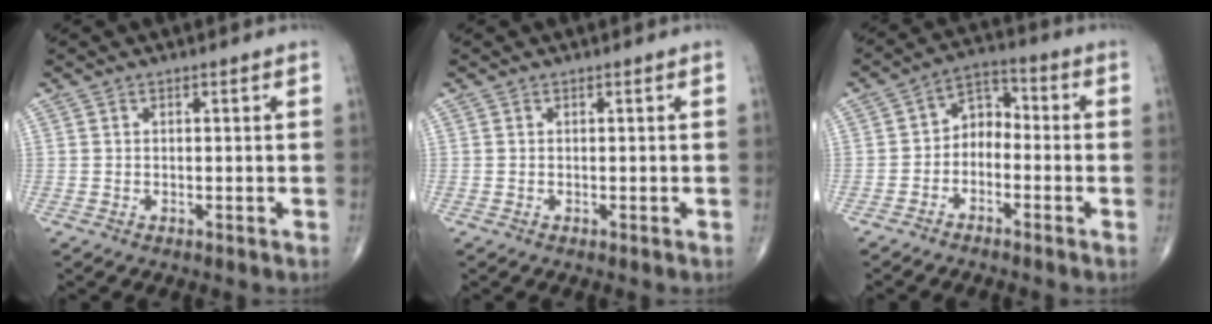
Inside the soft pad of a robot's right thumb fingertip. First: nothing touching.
{"total": 0.0}
{"total": 5.9, "force": [-2.0, 4.3, 3.6], "torque": [-0.035, 0.039, -0.053]}